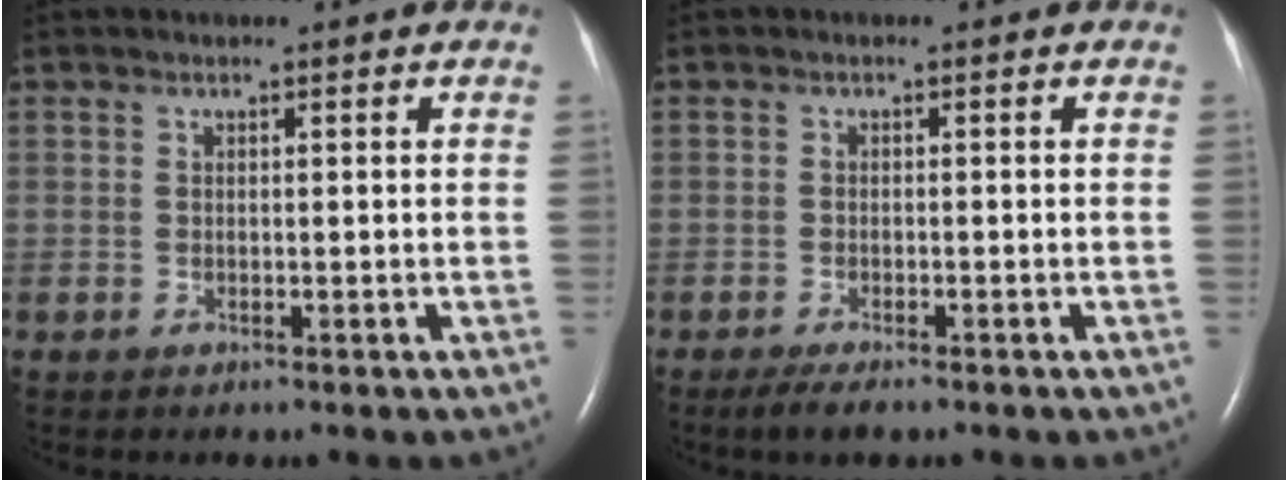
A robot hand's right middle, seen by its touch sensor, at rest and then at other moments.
{"total": 3.0, "force": [-2.1, 0.7, 2.0], "torque": [-0.041, -0.008, -0.036]}